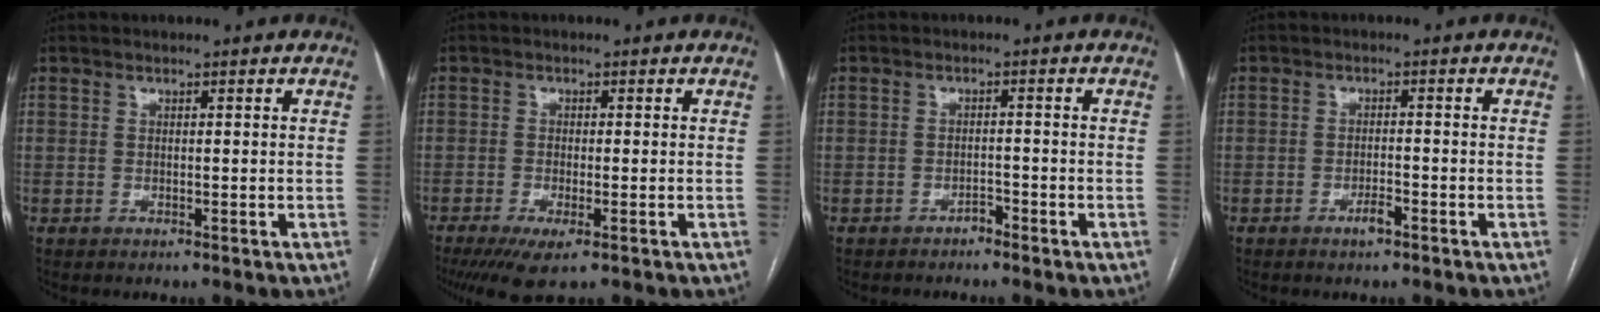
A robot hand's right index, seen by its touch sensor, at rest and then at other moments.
{"total": 5.5, "force": [-3.2, 1.2, 4.3], "torque": [-0.074, -0.014, -0.053]}
{"total": 1.5, "force": [-1.3, 0.4, 0.6], "torque": [-0.007, 0.002, -0.020]}
{"total": 2.1, "force": [-1.3, 0.4, 1.5], "torque": [-0.026, 0.001, -0.022]}